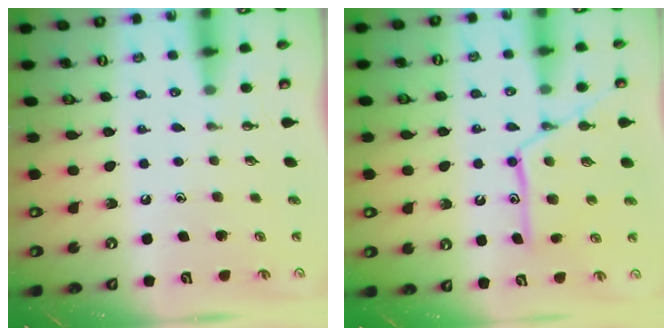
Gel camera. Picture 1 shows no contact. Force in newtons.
{"total": 14.2, "press": 14.2, "slide": 1.2}